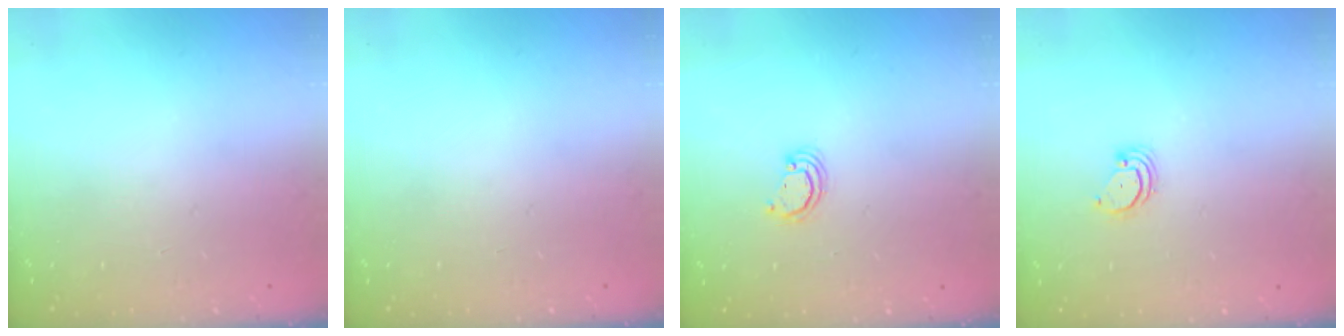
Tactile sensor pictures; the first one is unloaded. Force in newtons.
{"total": 0.0}
{"total": 2.0, "press": 2.0, "slide": 0.2}
{"total": 2.2, "press": 2.2, "slide": 0.3}